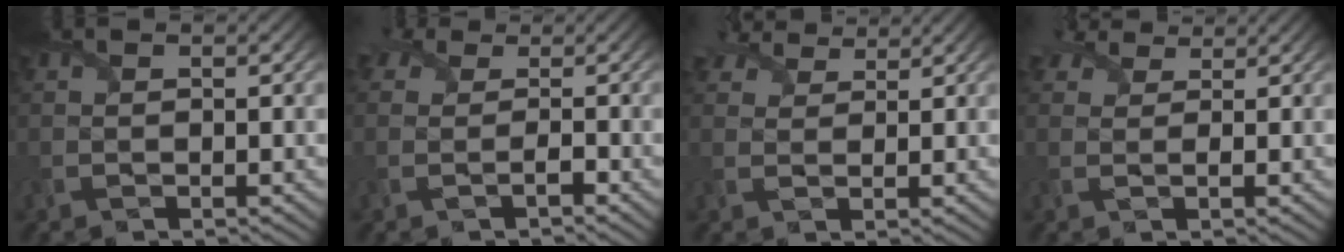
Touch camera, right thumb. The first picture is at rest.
{"total": 2.7, "force": [-0.2, 2.1, 1.6], "torque": [-0.024, 0.001, -0.013]}
{"total": 4.0, "force": [3.3, 1.8, 1.4], "torque": [-0.035, 0.011, 0.060]}
{"total": 3.2, "force": [2.3, 1.7, 1.5], "torque": [-0.033, 0.008, 0.034]}